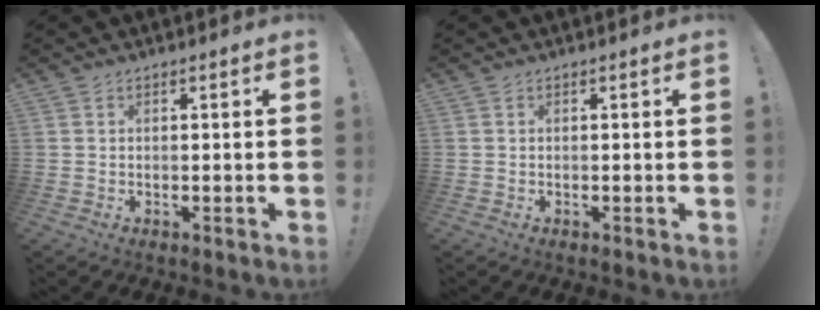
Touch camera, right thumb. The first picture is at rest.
{"total": 0.0}